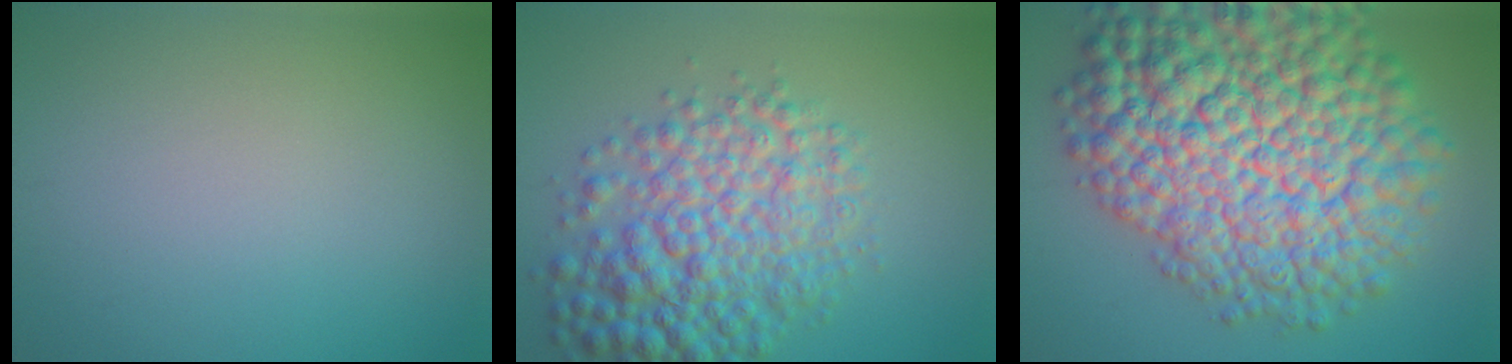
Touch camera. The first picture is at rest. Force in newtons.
{"total": 7.9, "press": 7.9, "slide": 0.1}
{"total": 16.2, "press": 16.2, "slide": 0.6}